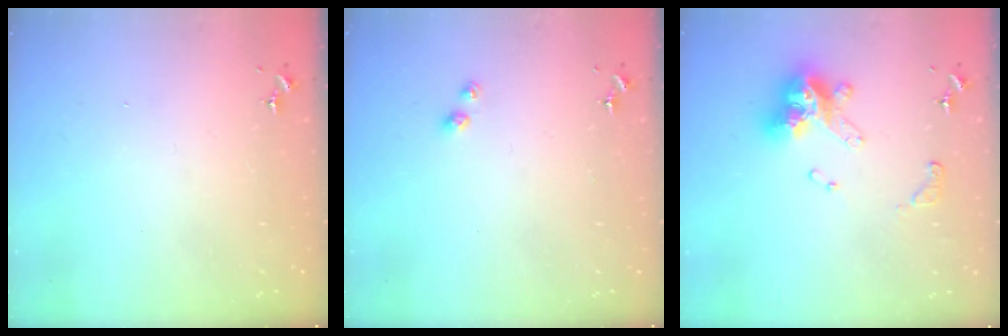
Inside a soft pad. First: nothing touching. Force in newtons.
{"total": 4.6, "press": 4.6, "slide": 0.3}
{"total": 14.3, "press": 14.2, "slide": 1.4}